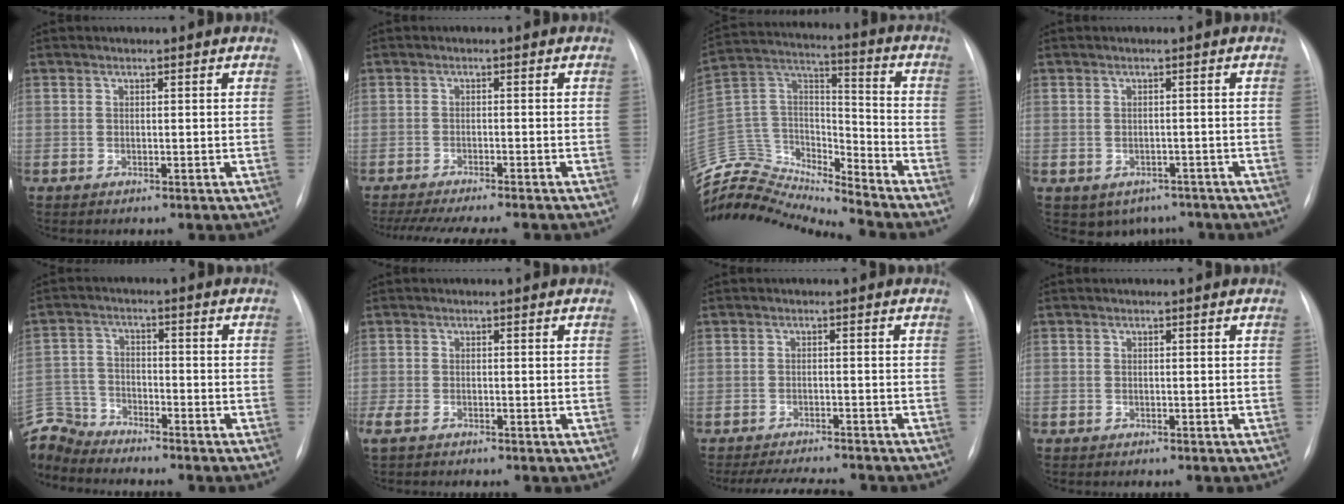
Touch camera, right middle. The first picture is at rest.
{"total": 13.2, "force": [-11.5, 1.2, 6.4], "torque": [-0.094, -0.015, -0.158]}
{"total": 18.6, "force": [-18.3, 1.0, 3.1], "torque": [-0.061, 0.064, -0.330]}
{"total": 4.6, "force": [-3.2, 3.2, 1.0], "torque": [-0.001, 0.011, -0.037]}
{"total": 8.2, "force": [-8.1, 1.3, 0.0], "torque": [-0.013, 0.008, -0.165]}
{"total": 3.3, "force": [-2.3, 1.4, 1.9], "torque": [-0.041, -0.008, -0.038]}
{"total": 8.2, "force": [-7.6, 0.8, 3.0], "torque": [-0.045, -0.007, -0.109]}
{"total": 0.5, "force": [-0.4, 0.4, 0.0], "torque": [-0.007, 0.002, -0.006]}